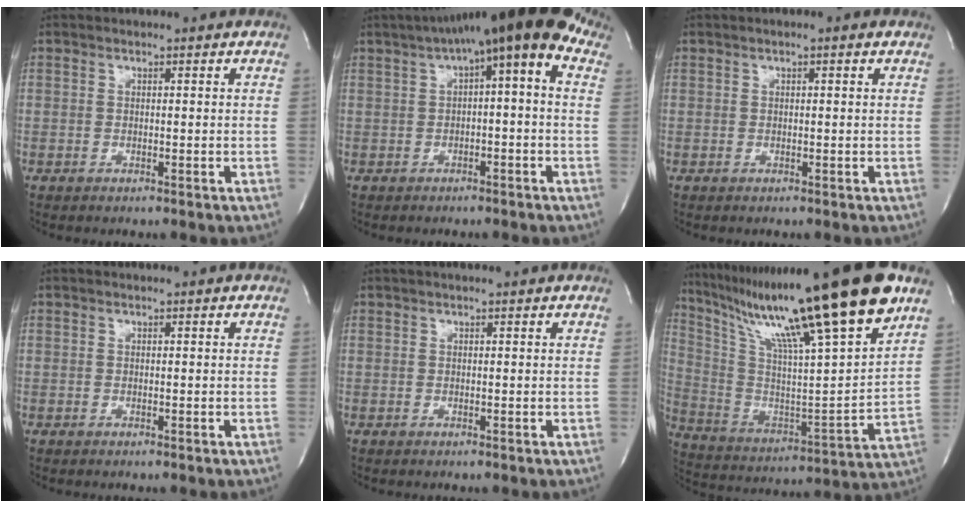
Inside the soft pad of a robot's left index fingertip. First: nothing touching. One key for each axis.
{"total": 13.3, "fx": 5.8, "fy": 3.3, "fz": 11.5, "tx": -0.162, "ty": 0.055, "tz": 0.076}
{"total": 1.1, "fx": 0.5, "fy": 0.2, "fz": 1.0, "tx": -0.020, "ty": 0.007, "tz": 0.006}
{"total": 0.0}
{"total": 3.1, "fx": 2.7, "fy": 0.1, "fz": 1.5, "tx": -0.019, "ty": 0.027, "tz": 0.034}
{"total": 27.9, "fx": 19.5, "fy": 0.4, "fz": 20.0, "tx": -0.356, "ty": -0.006, "tz": 0.325}